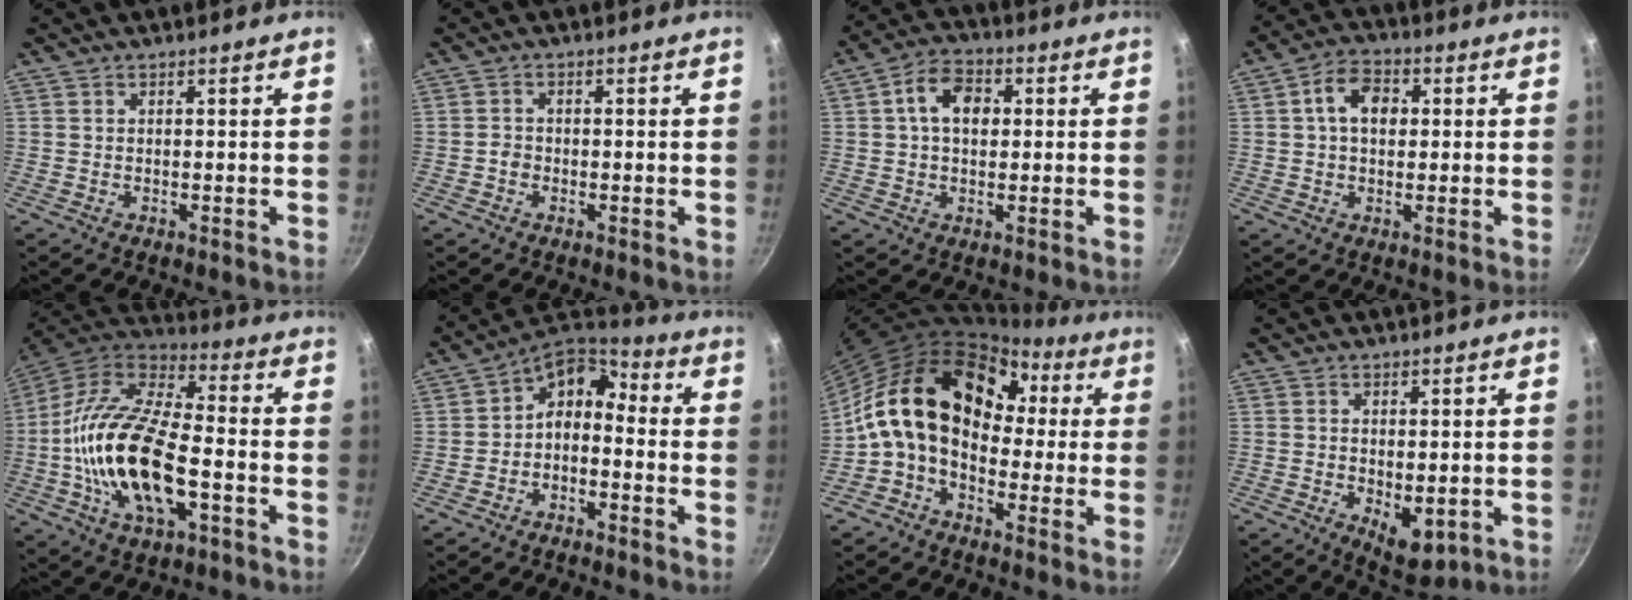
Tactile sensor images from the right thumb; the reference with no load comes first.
{"total": 1.4, "force": [-0.6, 1.1, 0.6], "torque": [-0.008, 0.008, -0.014]}
{"total": 8.4, "force": [1.5, 5.9, 5.8], "torque": [-0.078, 0.013, 0.013]}
{"total": 7.8, "force": [1.3, 5.4, 5.4], "torque": [-0.072, 0.013, 0.012]}
{"total": 22.1, "force": [-4.7, 10.1, 19.1], "torque": [-0.360, 0.032, -0.102]}
{"total": 8.2, "force": [-2.6, 5.4, 5.6], "torque": [-0.087, 0.067, -0.058]}
{"total": 18.1, "force": [1.5, 12.9, 12.6], "torque": [-0.199, 0.048, 0.002]}
{"total": 6.5, "force": [-0.9, 3.6, 5.3], "torque": [-0.066, -0.014, -0.001]}